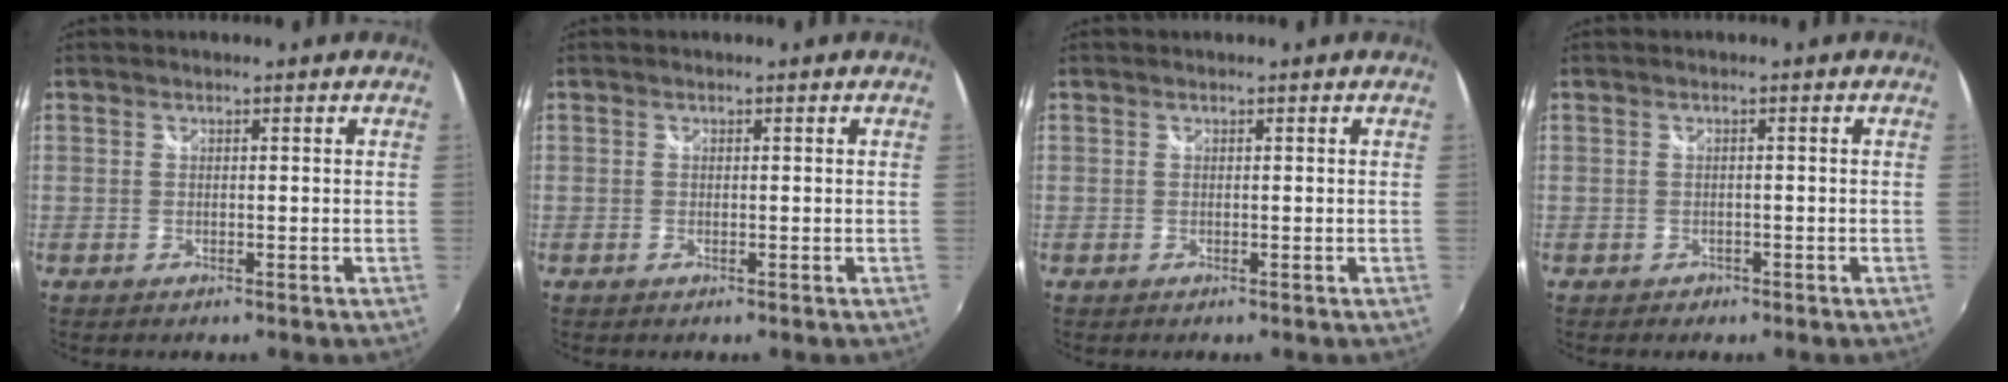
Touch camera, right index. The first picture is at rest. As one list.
[{"total": 0.0}, {"total": 0.0}, {"total": 1.6, "force": [-1.0, 1.2, 0.3], "torque": [-0.010, -0.002, -0.012]}]